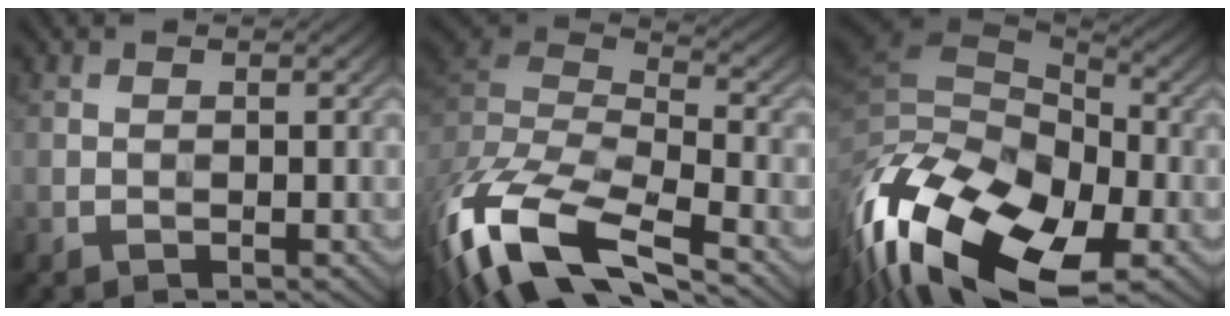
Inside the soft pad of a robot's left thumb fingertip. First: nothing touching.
{"total": 17.3, "force": [-10.3, 6.5, 12.2], "torque": [-0.322, -0.027, -0.173]}
{"total": 20.5, "force": [-9.8, 11.3, 13.9], "torque": [-0.305, -0.048, -0.123]}